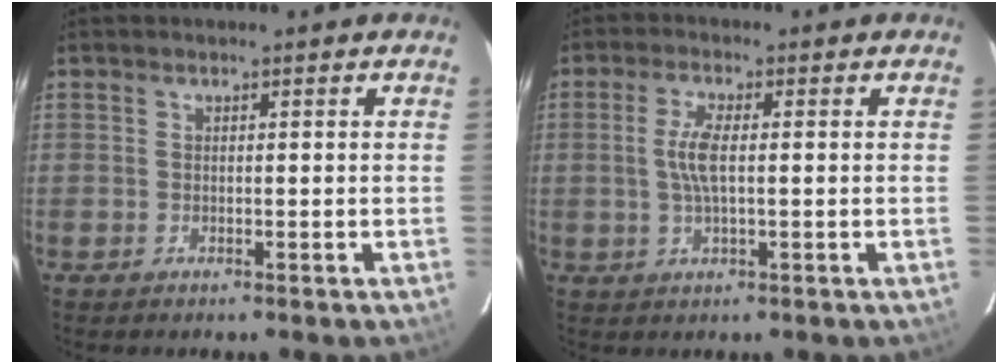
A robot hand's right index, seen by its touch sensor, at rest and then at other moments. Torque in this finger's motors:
{"motor_torque": [0.83, 0.00, 0.45, 0.11]}